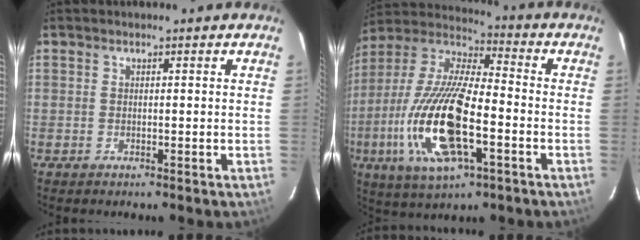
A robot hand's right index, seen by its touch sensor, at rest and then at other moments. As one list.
[{"total": 21.6, "force": [-6.6, 7.6, 19.2], "torque": [-0.399, -0.024, -0.130]}]